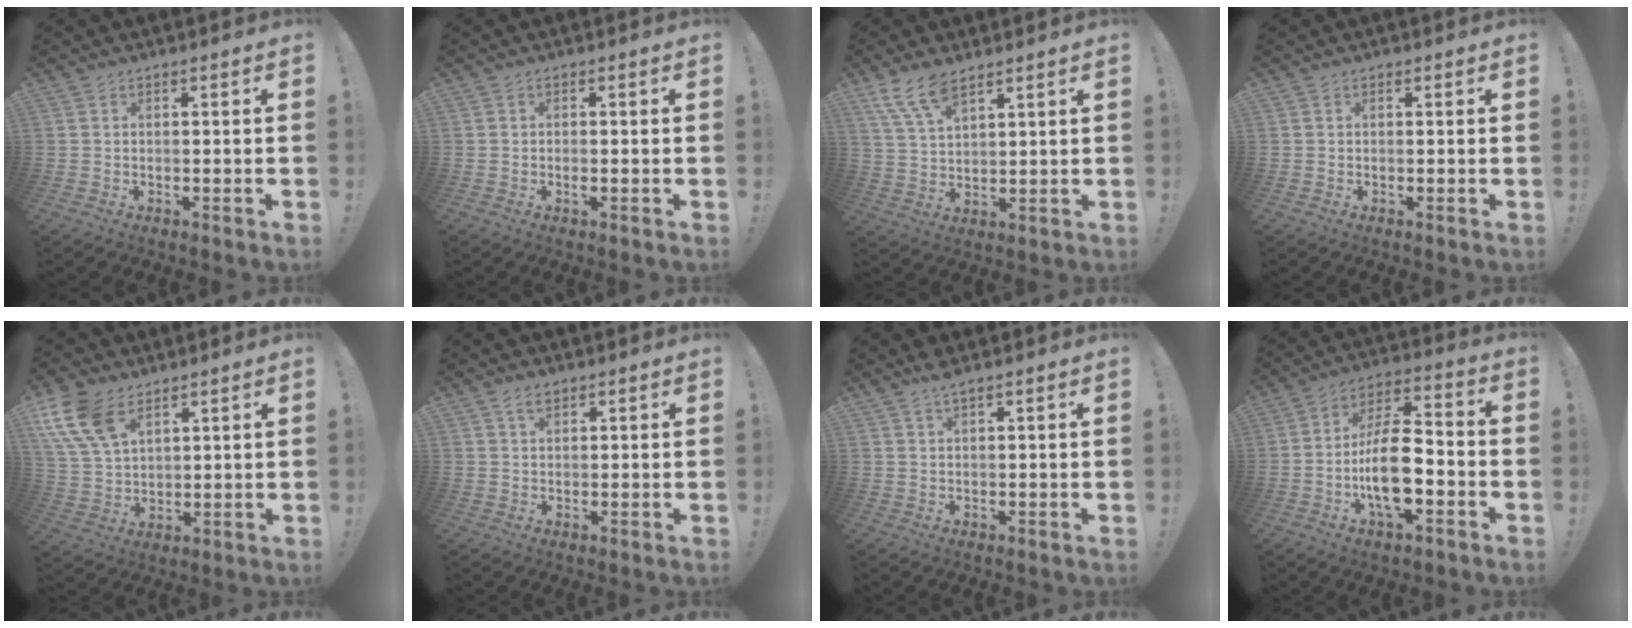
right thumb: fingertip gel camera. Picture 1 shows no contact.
{"total": 0.9, "force": [-0.5, 0.1, 0.8], "torque": [-0.014, -0.002, -0.008]}
{"total": 8.4, "force": [6.4, 2.9, 4.7], "torque": [-0.091, -0.030, 0.121]}
{"total": 0.0}
{"total": 13.3, "force": [7.6, 7.9, 7.6], "torque": [-0.159, -0.029, 0.148]}
{"total": 2.8, "force": [1.9, 1.5, 1.5], "torque": [-0.016, -0.007, 0.032]}
{"total": 2.7, "force": [2.4, 0.2, 1.3], "torque": [-0.020, -0.012, 0.040]}
{"total": 16.2, "force": [-4.8, 7.2, 13.7], "torque": [-0.260, 0.016, -0.083]}